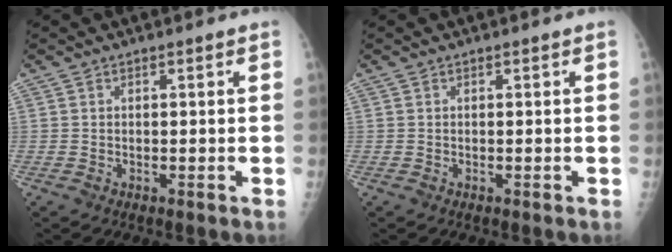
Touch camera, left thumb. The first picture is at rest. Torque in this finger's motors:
{"motor_torque": [0.00, 0.00, -0.08, -0.12, 0.00]}